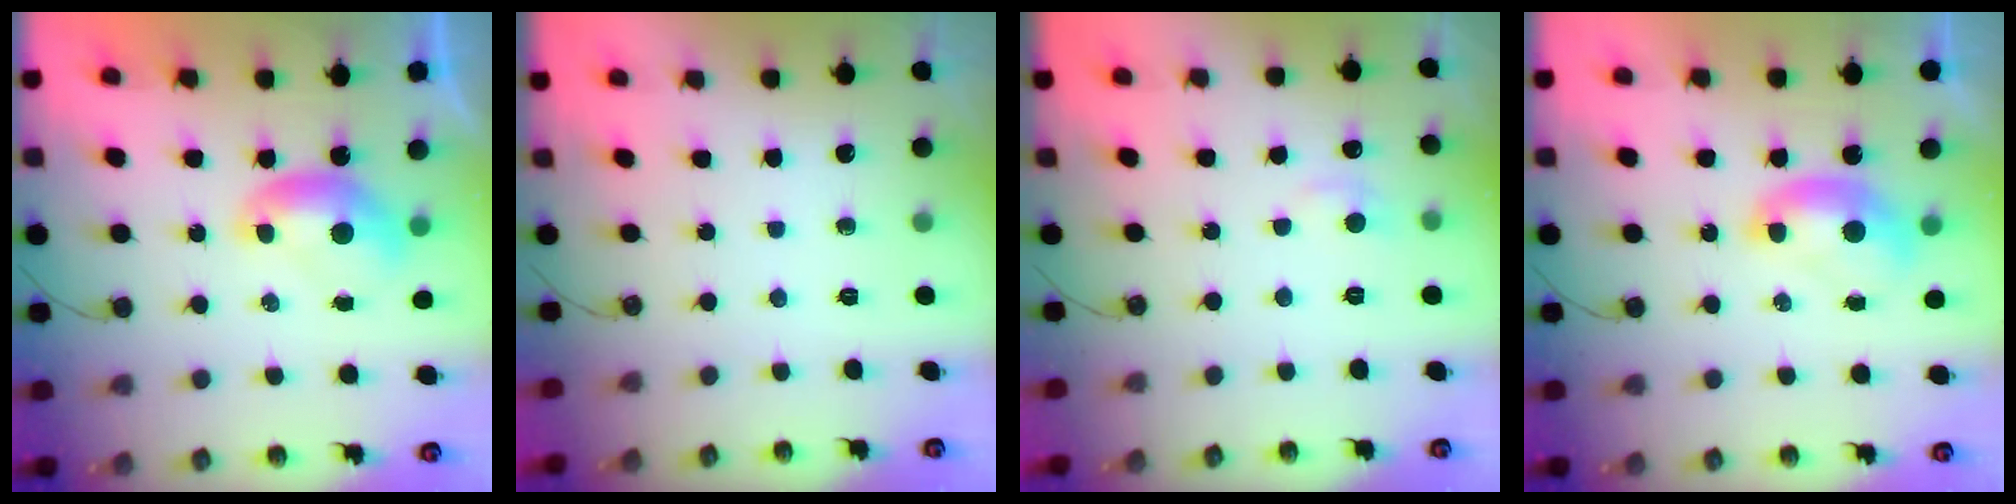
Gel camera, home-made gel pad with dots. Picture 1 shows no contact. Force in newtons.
{"total": 0.0}
{"total": 0.9, "press": 0.5, "slide": 0.8}
{"total": 1.3, "press": 1.3, "slide": 0.3}